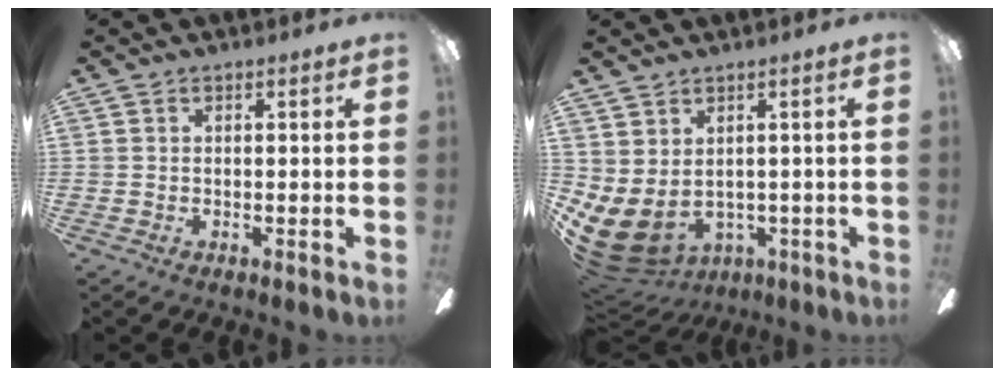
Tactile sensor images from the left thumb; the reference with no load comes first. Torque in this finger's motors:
{"motor_torque": [1.59, 1.70, 0.88, -0.73, 0.29]}